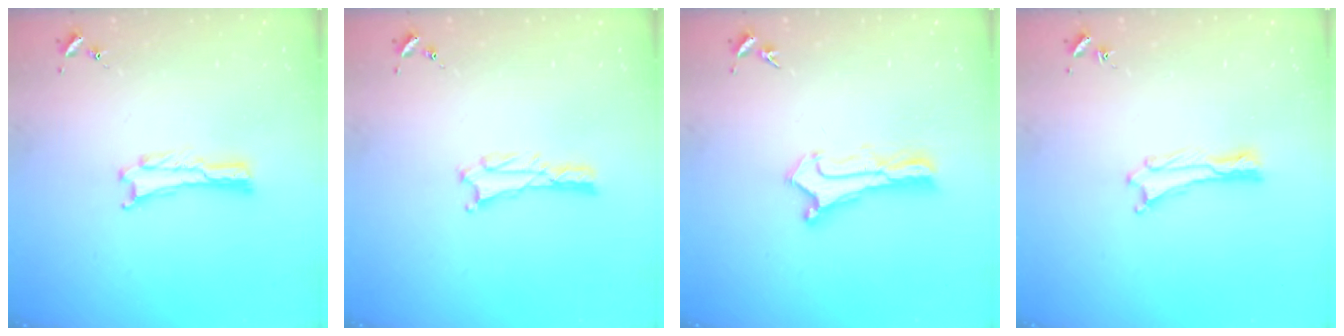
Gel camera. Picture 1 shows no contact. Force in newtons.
{"total": 1.0, "press": 1.0, "slide": 0.1}
{"total": 1.1, "press": 1.1, "slide": 0.1}
{"total": 0.0}